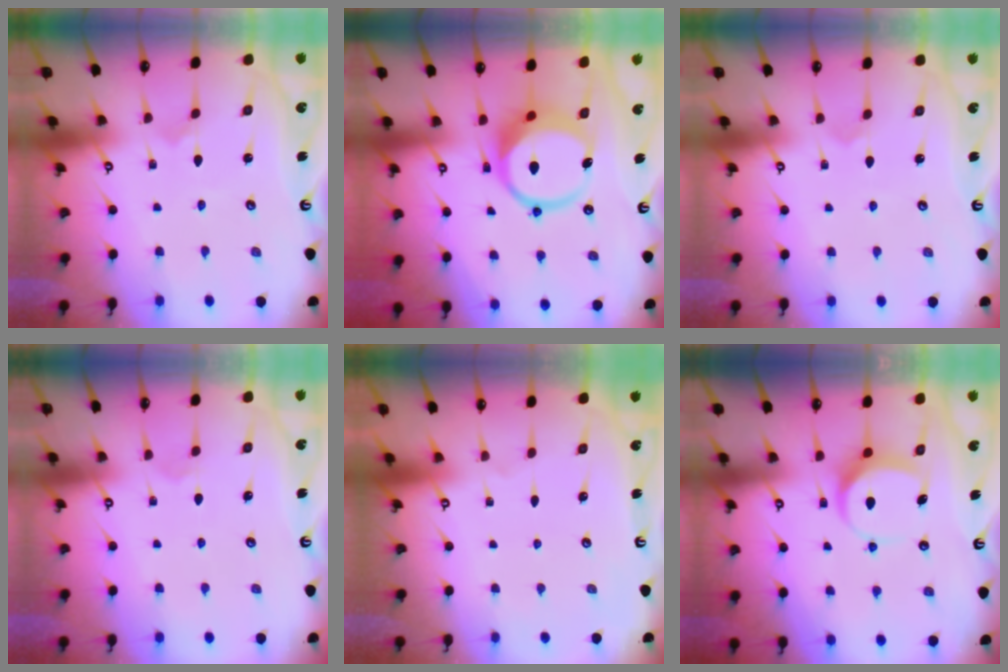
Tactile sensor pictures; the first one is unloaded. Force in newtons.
{"total": 11.2, "press": 11.1, "slide": 1.5}
{"total": 2.4, "press": 2.4, "slide": 0.2}
{"total": 4.5, "press": 4.5, "slide": 0.5}
{"total": 0.0}
{"total": 7.9, "press": 7.9, "slide": 0.3}